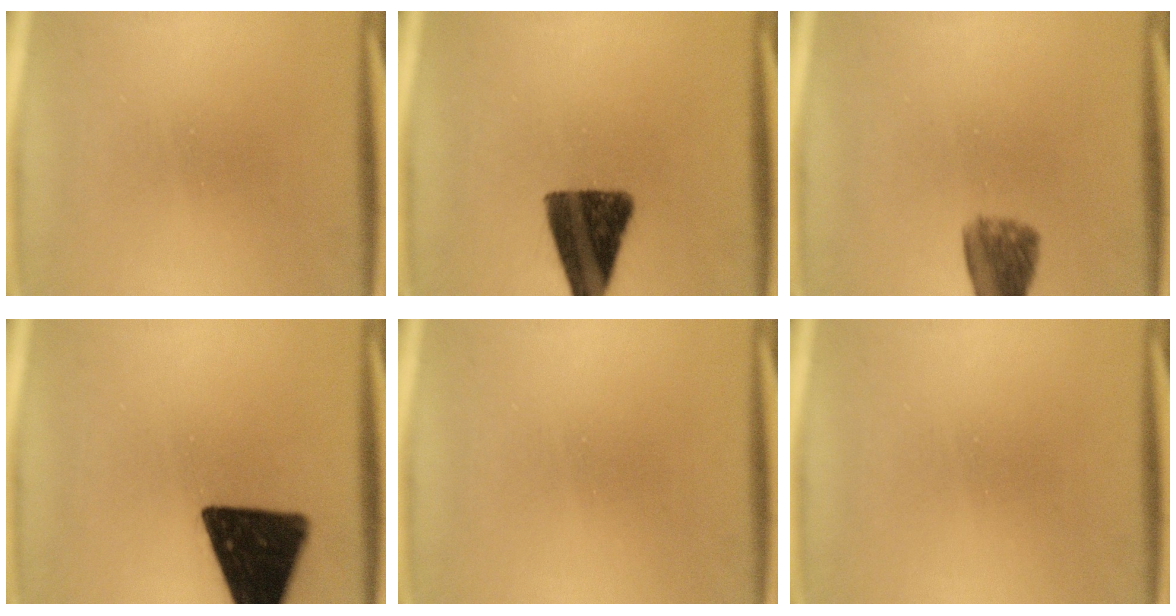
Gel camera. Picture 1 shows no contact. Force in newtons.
{"total": 13.8}
{"total": 7.3}
{"total": 17.3}
{"total": 0.0}
{"total": 0.0}